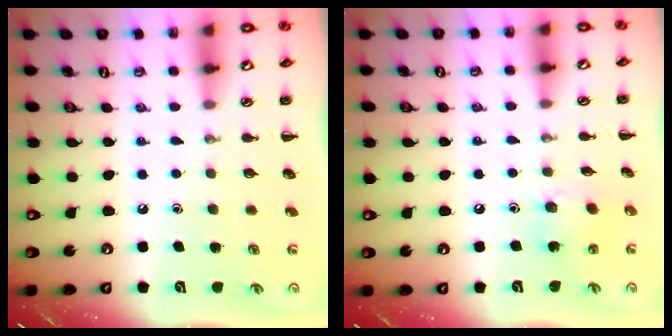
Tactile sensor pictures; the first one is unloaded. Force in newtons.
{"total": 6.1, "press": 6.0, "slide": 1.1}